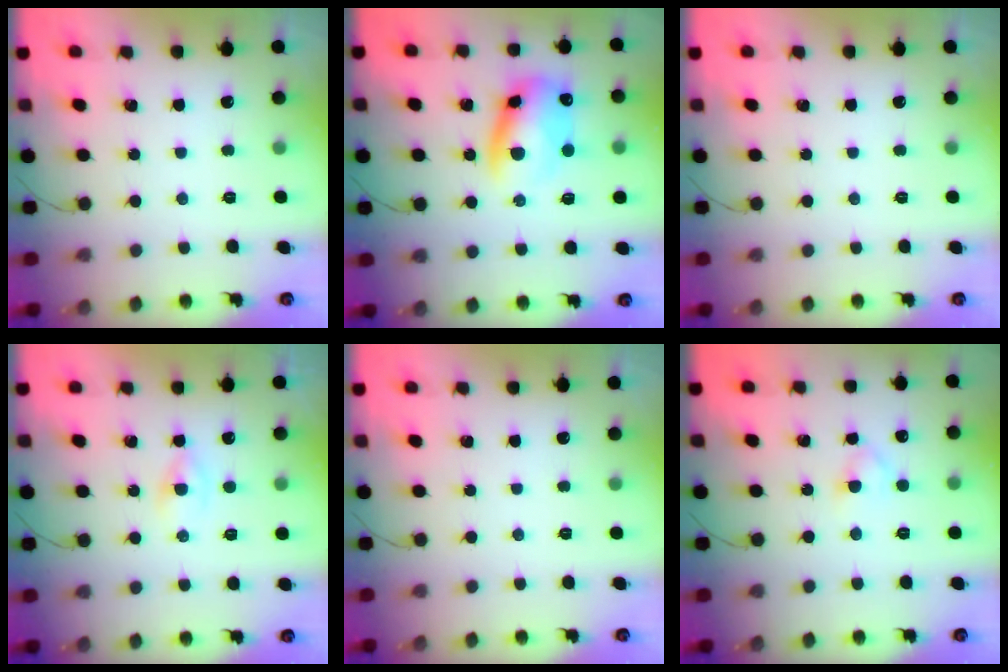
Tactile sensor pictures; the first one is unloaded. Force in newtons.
{"total": 12.6, "press": 12.4, "slide": 2.1}
{"total": 0.0}
{"total": 1.1, "press": 0.8, "slide": 0.7}
{"total": 0.0}
{"total": 2.5, "press": 2.2, "slide": 1.1}